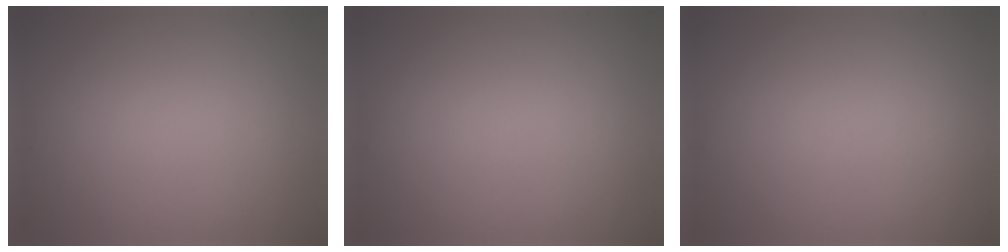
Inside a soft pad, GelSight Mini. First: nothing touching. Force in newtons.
{"total": 0.0}
{"total": 0.0}